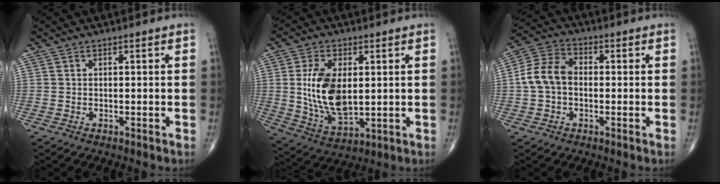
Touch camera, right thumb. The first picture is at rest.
{"total": 13.5, "force": [1.4, 7.3, 11.3], "torque": [-0.205, -0.017, 0.035]}
{"total": 8.4, "force": [-0.4, 6.0, 5.8], "torque": [-0.110, 0.030, -0.019]}